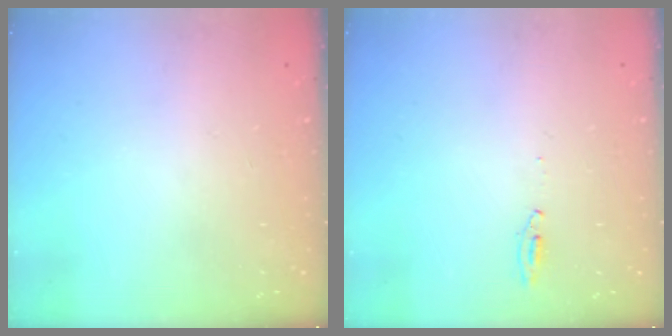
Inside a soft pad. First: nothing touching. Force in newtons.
{"total": 3.3, "press": 3.1, "slide": 1.2}